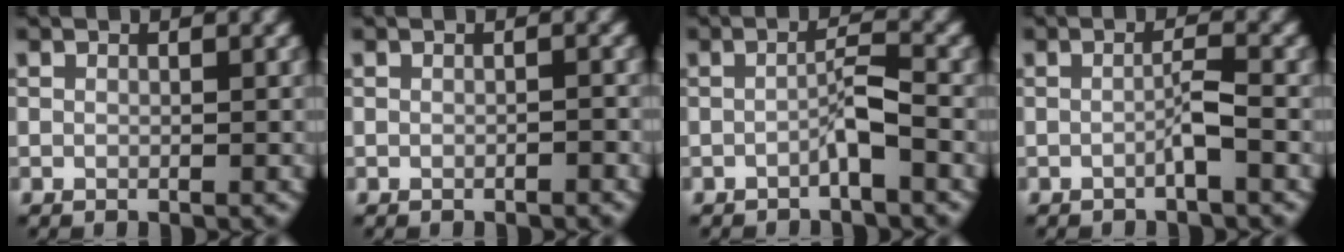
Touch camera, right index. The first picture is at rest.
{"total": 0.7, "force": [-0.5, 0.1, 0.4], "torque": [-0.006, 0.005, -0.008]}
{"total": 2.0, "force": [-1.1, 0.1, 1.7], "torque": [-0.031, 0.012, -0.023]}
{"total": 1.6, "force": [-0.8, -0.1, 1.4], "torque": [-0.024, 0.009, -0.017]}